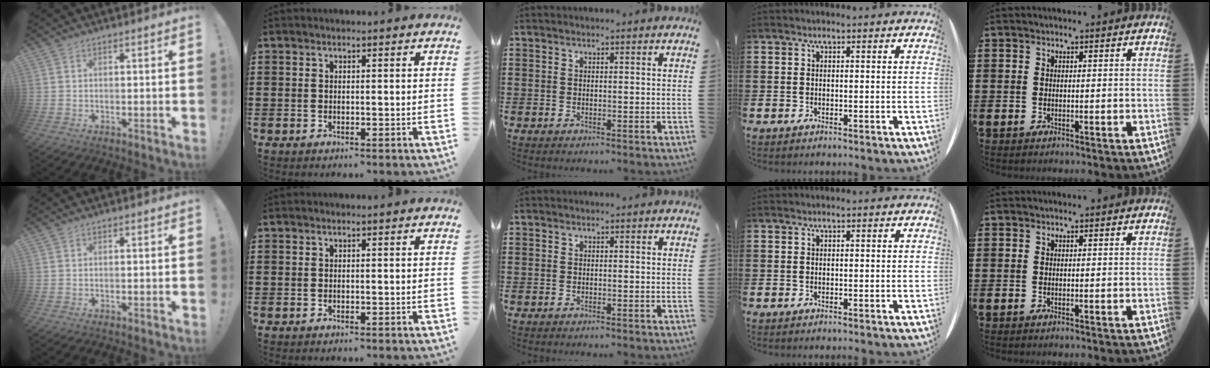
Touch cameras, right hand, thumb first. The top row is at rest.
{}